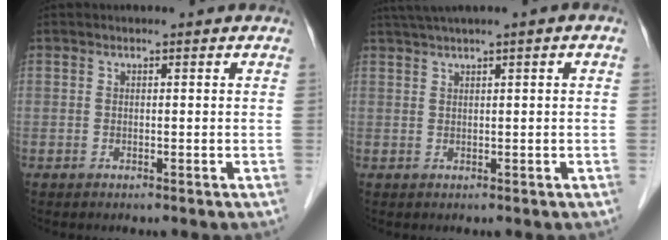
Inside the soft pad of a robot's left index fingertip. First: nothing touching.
{"total": 3.5, "force": [2.1, -0.4, 2.8], "torque": [-0.060, 0.020, 0.044]}